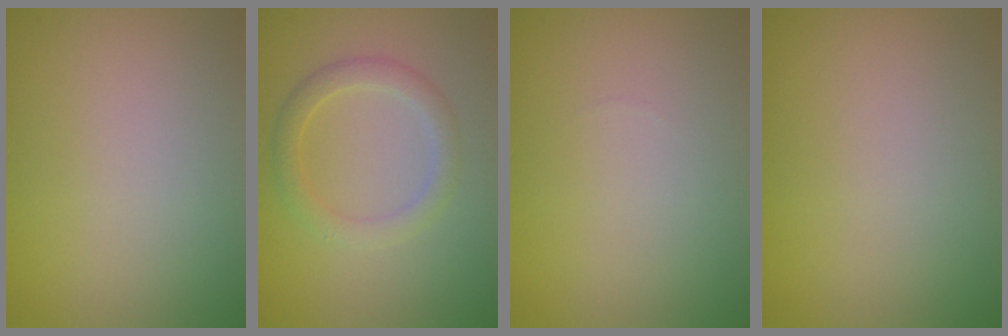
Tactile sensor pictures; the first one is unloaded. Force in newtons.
{"total": 2.4, "press": 2.4, "slide": 0.1}
{"total": 0.0}
{"total": 0.0}